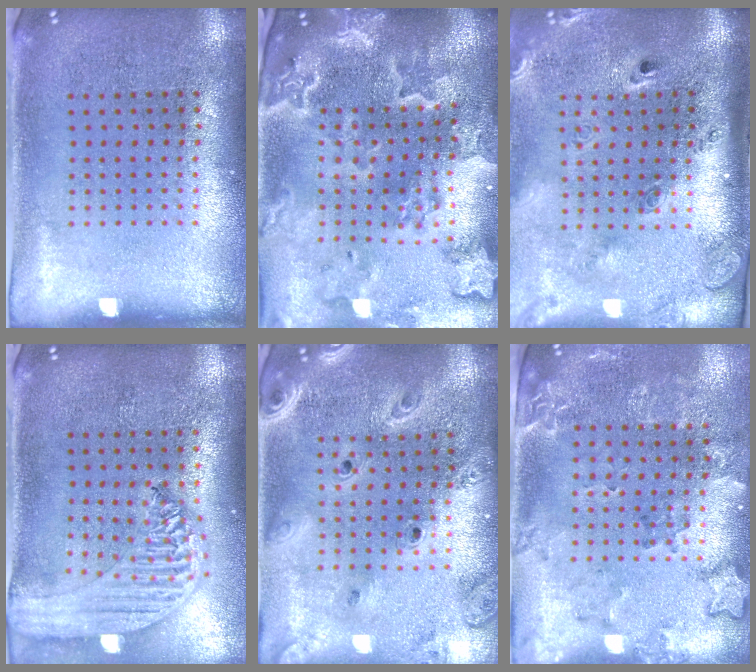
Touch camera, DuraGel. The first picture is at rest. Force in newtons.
{"total": 4.2, "press": 3.4, "slide": 2.5}
{"total": 2.9, "press": 2.0, "slide": 2.1}
{"total": 2.2, "press": 2.0, "slide": 0.9}
{"total": 2.7, "press": 2.3, "slide": 1.4}
{"total": 1.8, "press": 1.5, "slide": 0.9}